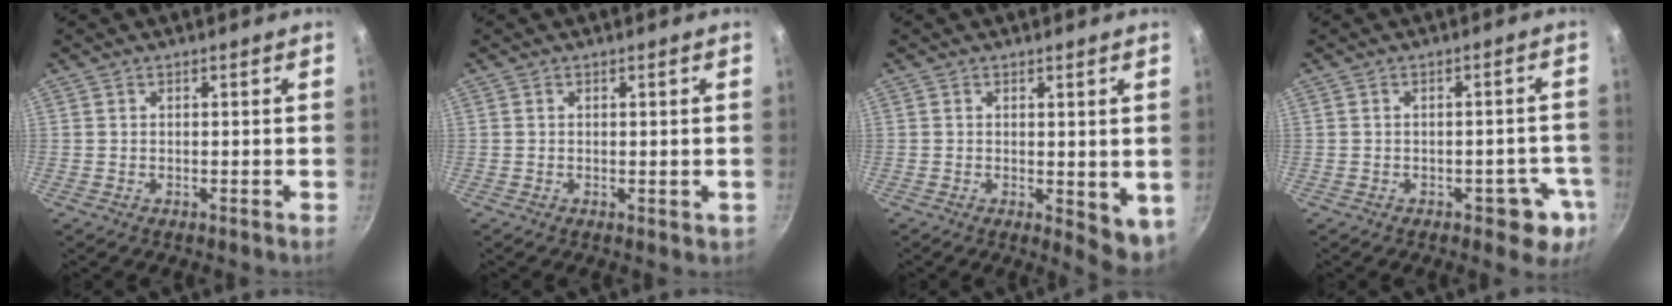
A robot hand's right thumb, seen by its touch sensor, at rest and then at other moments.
{"total": 0.7, "force": [0.1, 0.4, 0.6], "torque": [-0.005, 0.000, 0.001]}
{"total": 6.0, "force": [0.2, 3.0, 5.2], "torque": [-0.056, -0.006, 0.007]}
{"total": 6.3, "force": [-2.4, 3.7, 4.4], "torque": [-0.011, 0.024, -0.021]}